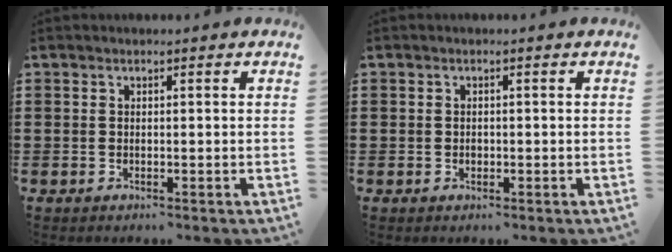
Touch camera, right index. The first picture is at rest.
{"total": 0.7, "force": [-0.1, 0.6, 0.4], "torque": [-0.009, 0.002, -0.003]}